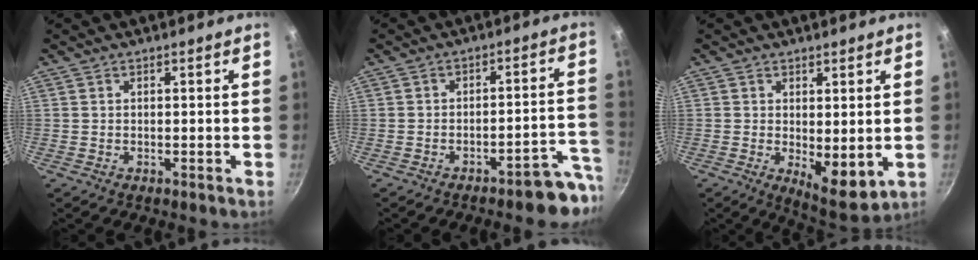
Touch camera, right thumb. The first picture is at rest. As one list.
[{"total": 9.5, "force": [-6.4, 3.0, 6.3], "torque": [-0.023, 0.057, -0.080]}, {"total": 7.6, "force": [0.1, 3.4, 6.8], "torque": [-0.082, -0.027, 0.010]}]